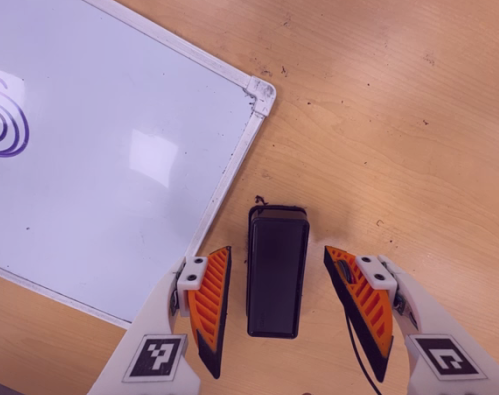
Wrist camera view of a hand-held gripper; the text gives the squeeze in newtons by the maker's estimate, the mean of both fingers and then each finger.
{"total": 0.0}